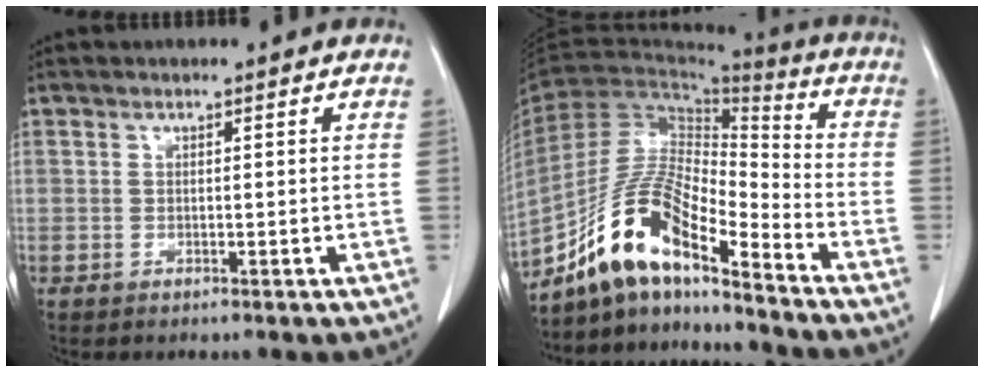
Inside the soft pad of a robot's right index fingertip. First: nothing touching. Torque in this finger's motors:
{"motor_torque": [1.07, -1.07, 1.05, 0.21]}